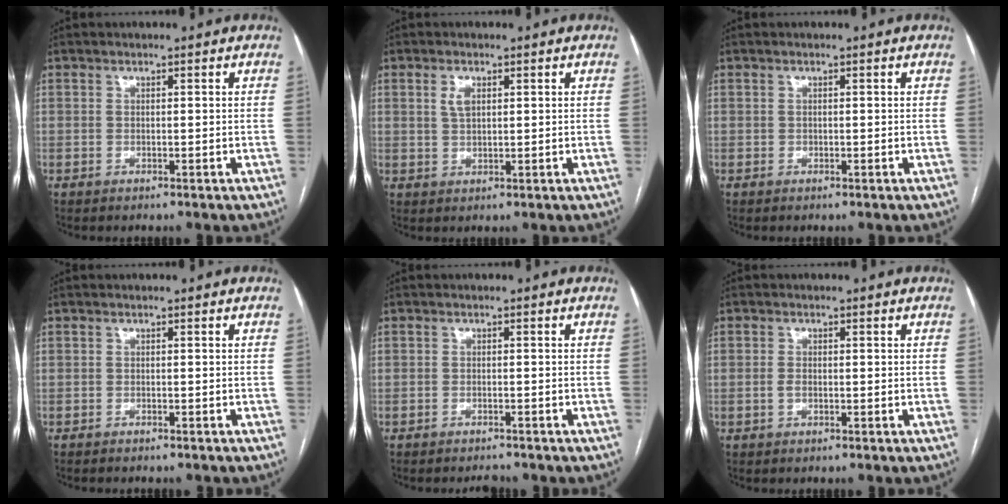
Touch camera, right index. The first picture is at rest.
{"total": 2.5, "force": [0.9, 1.1, 2.0], "torque": [-0.041, 0.003, 0.020]}
{"total": 0.0}
{"total": 3.4, "force": [-3.0, 0.8, 1.3], "torque": [-0.017, -0.005, -0.036]}
{"total": 1.9, "force": [-1.8, 0.5, 0.2], "torque": [-0.005, -0.004, -0.023]}
{"total": 1.3, "force": [-0.3, 0.8, 1.0], "torque": [-0.021, 0.002, -0.005]}